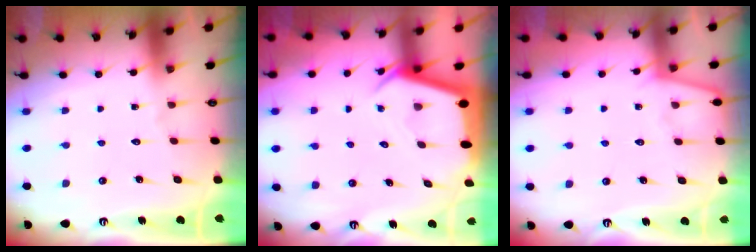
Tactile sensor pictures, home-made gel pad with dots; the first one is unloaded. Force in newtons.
{"total": 3.5, "press": 3.5, "slide": 0.3}
{"total": 2.7, "press": 2.7, "slide": 0.4}